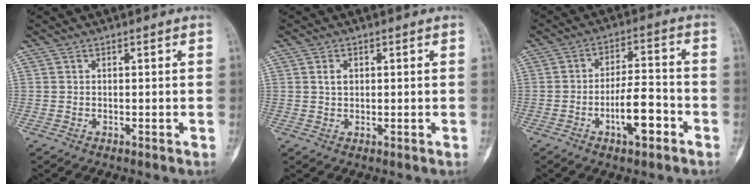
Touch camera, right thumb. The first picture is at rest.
{"total": 1.9, "force": [0.5, 1.3, 1.3], "torque": [-0.019, 0.001, 0.009]}
{"total": 9.1, "force": [-3.8, 3.4, 7.6], "torque": [-0.118, 0.032, -0.064]}